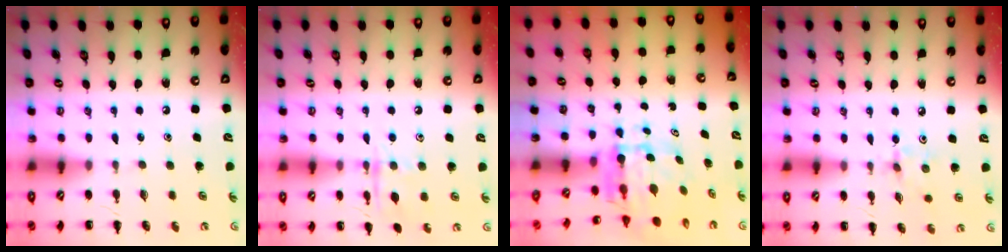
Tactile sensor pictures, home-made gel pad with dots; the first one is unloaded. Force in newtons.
{"total": 8.8, "press": 8.8, "slide": 0.6}
{"total": 5.6, "press": 5.4, "slide": 1.5}
{"total": 3.4, "press": 3.2, "slide": 1.0}